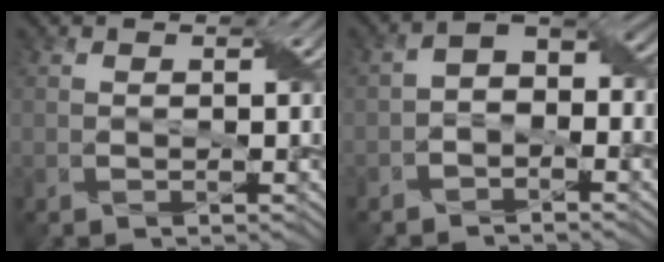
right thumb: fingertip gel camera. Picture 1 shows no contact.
{"total": 4.7, "force": [-1.5, 3.0, 3.4], "torque": [-0.050, 0.006, -0.038]}